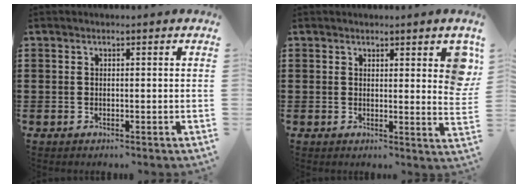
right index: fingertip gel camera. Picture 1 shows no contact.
{"total": 3.4, "force": [2.0, 1.0, 2.5], "torque": [-0.024, -0.008, 0.030]}